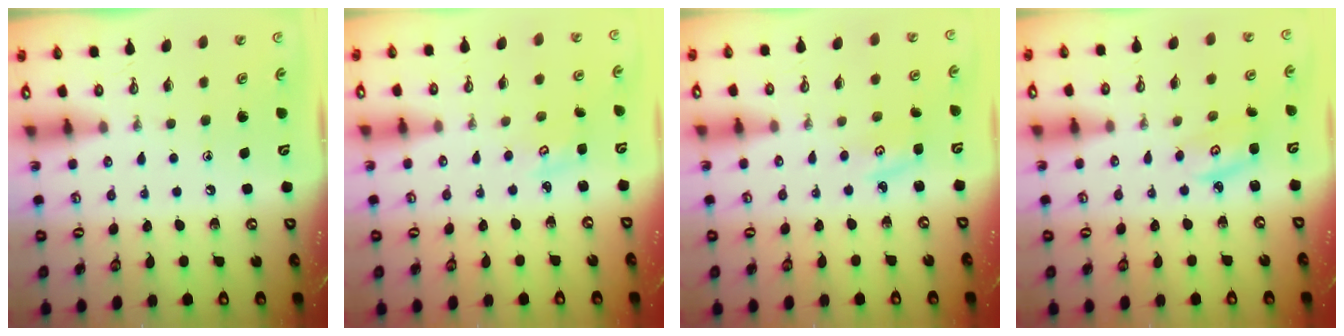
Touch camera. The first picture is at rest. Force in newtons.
{"total": 1.7, "press": 1.7, "slide": 0.2}
{"total": 3.1, "press": 3.0, "slide": 0.4}
{"total": 2.9, "press": 2.9, "slide": 0.4}